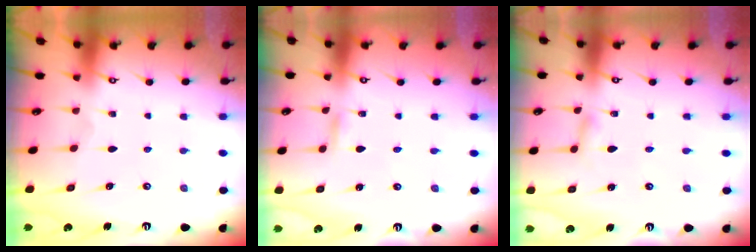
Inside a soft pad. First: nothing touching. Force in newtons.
{"total": 1.8, "press": 1.8, "slide": 0.1}
{"total": 2.4, "press": 2.4, "slide": 0.2}